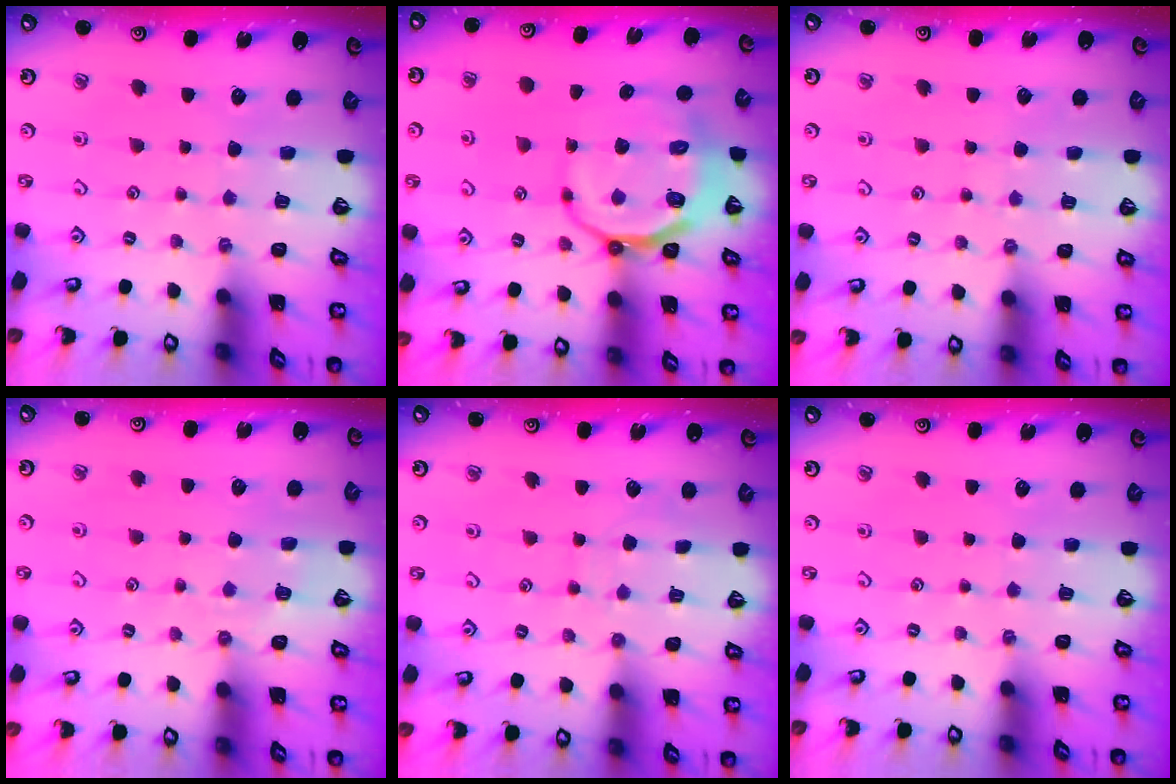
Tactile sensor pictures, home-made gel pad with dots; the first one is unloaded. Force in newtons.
{"total": 11.1, "press": 10.7, "slide": 3.1}
{"total": 2.8, "press": 2.8, "slide": 0.5}
{"total": 3.0, "press": 2.9, "slide": 0.7}
{"total": 6.1, "press": 6.1, "slide": 0.4}
{"total": 0.0}